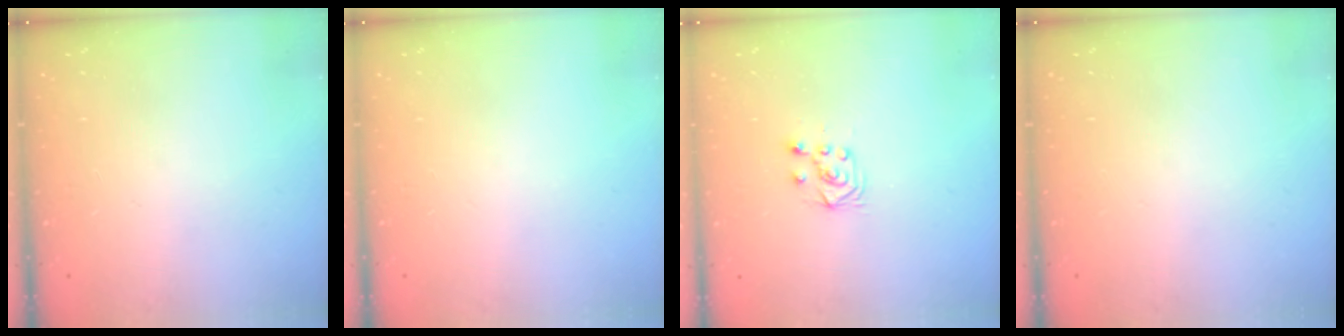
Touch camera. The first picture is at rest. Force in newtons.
{"total": 0.0}
{"total": 6.3, "press": 6.3, "slide": 0.7}
{"total": 0.0}